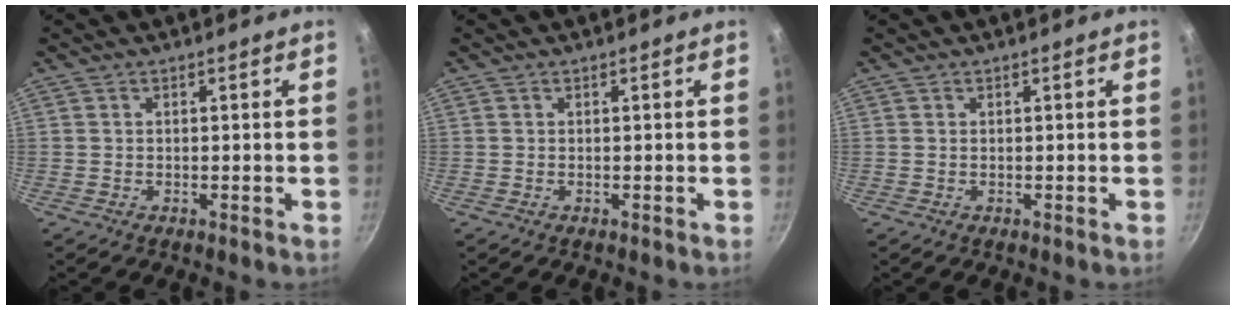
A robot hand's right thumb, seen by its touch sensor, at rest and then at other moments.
{"total": 0.0}
{"total": 0.0}